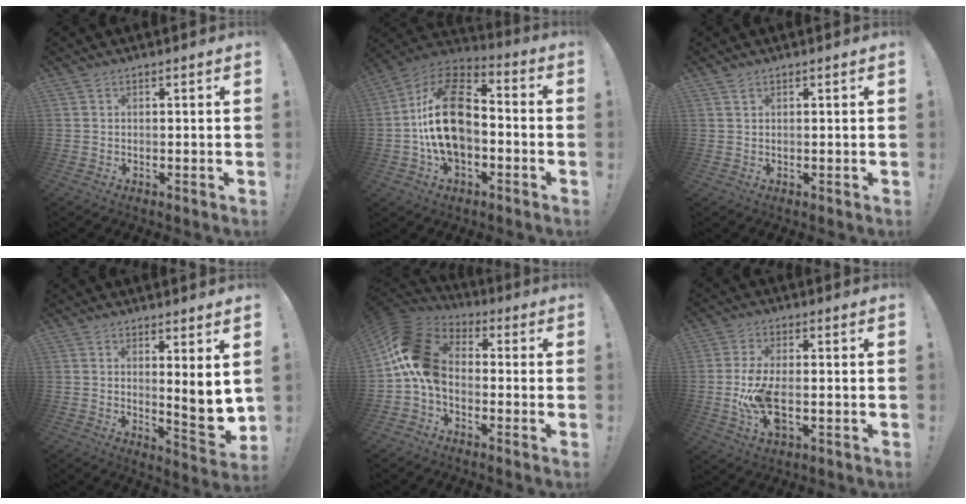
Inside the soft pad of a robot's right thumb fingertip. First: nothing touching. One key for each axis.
{"total": 21.0, "fx": -1.8, "fy": 13.8, "fz": 15.7, "tx": -0.285, "ty": 0.036, "tz": -0.023}
{"total": 1.0, "fx": 0.7, "fy": 0.5, "fz": 0.4, "tx": -0.007, "ty": 0.000, "tz": 0.013}
{"total": 6.8, "fx": 2.1, "fy": 0.7, "fz": 6.4, "tx": -0.071, "ty": -0.037, "tz": 0.033}
{"total": 15.1, "fx": -0.7, "fy": 10.5, "fz": 10.9, "tx": -0.201, "ty": 0.020, "tz": -0.011}
{"total": 10.5, "fx": -1.9, "fy": 4.8, "fz": 9.1, "tx": -0.177, "ty": -0.012, "tz": -0.033}